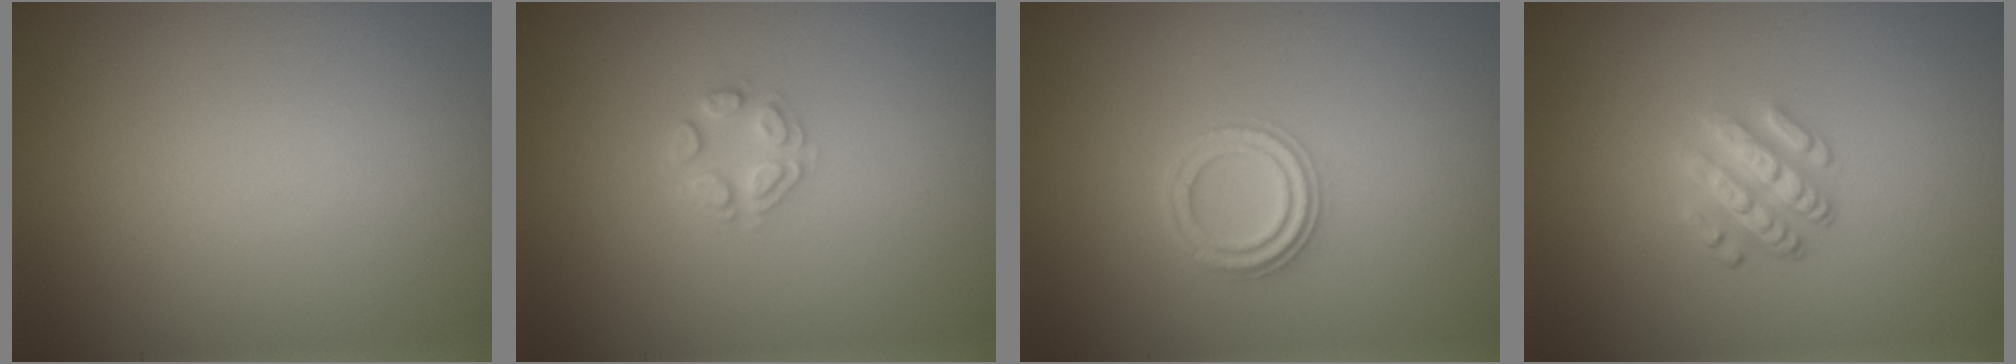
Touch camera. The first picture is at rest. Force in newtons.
{"total": 2.0, "press": 2.0, "slide": 0.1}
{"total": 2.3, "press": 2.3, "slide": 0.3}
{"total": 3.6, "press": 2.6, "slide": 2.4}